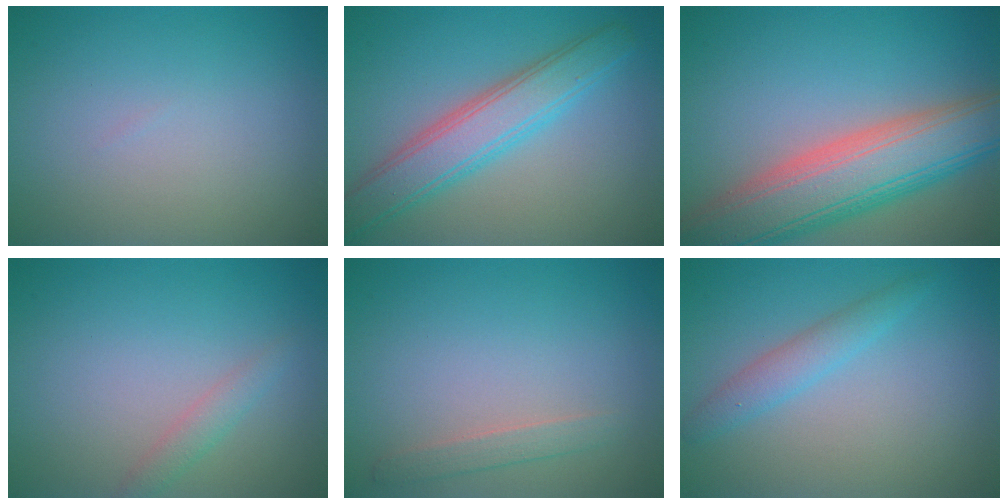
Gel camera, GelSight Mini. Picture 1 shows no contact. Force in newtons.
{"total": 5.4, "press": 5.4, "slide": 0.1}
{"total": 10.2, "press": 10.2, "slide": 0.7}
{"total": 1.4, "press": 1.4, "slide": 0.0}
{"total": 1.4, "press": 1.4, "slide": 0.0}
{"total": 2.2, "press": 2.2, "slide": 0.3}